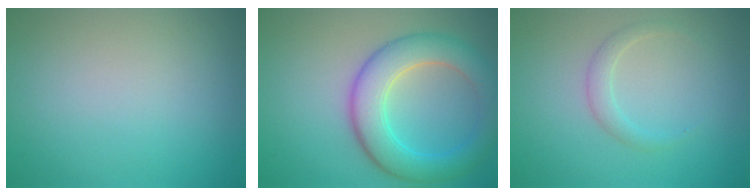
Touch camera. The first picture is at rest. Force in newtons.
{"total": 6.6, "press": 6.6, "slide": 0.3}
{"total": 1.4, "press": 1.4, "slide": 0.0}